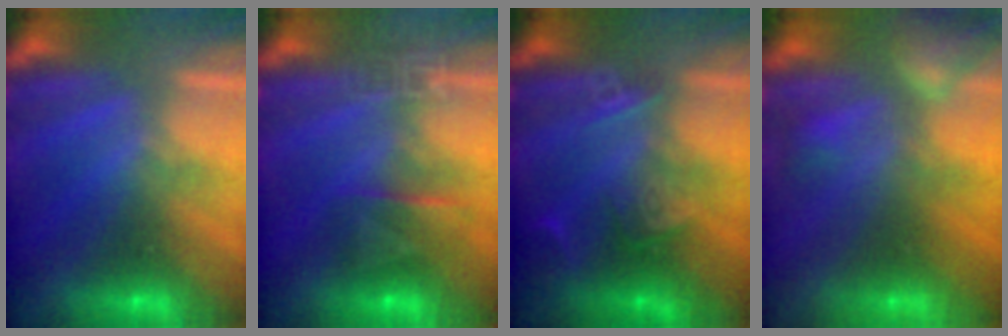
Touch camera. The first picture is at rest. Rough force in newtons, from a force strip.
{"total": 9.1}
{"total": 2.4}
{"total": 7.5}